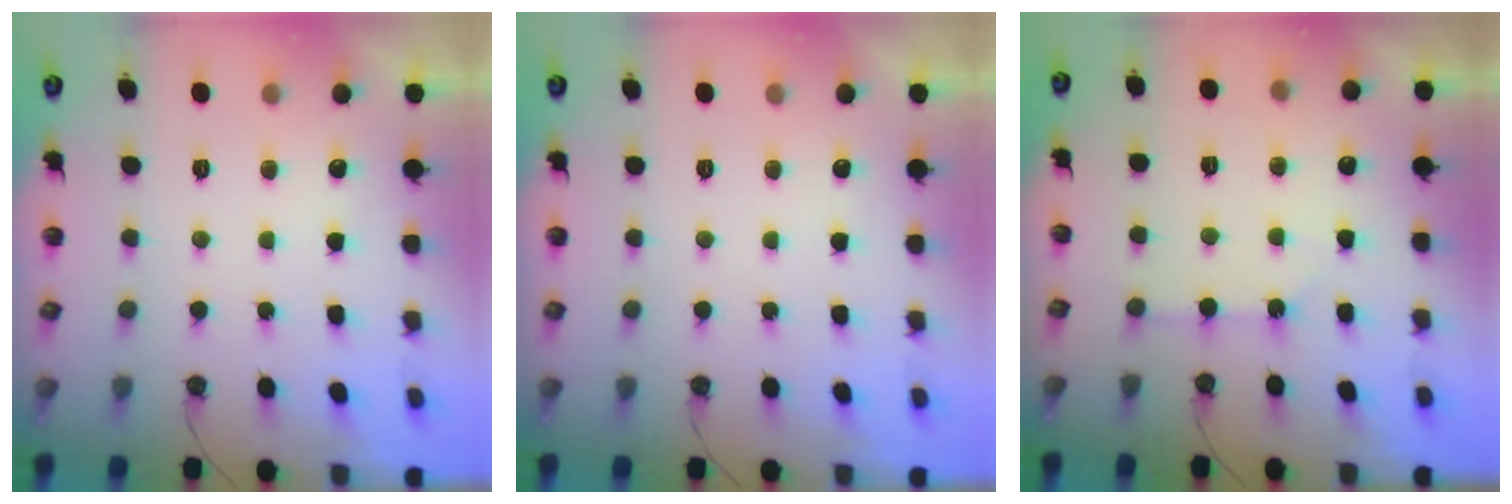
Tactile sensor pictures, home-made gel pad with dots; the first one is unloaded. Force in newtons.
{"total": 0.0}
{"total": 2.1, "press": 2.1, "slide": 0.4}